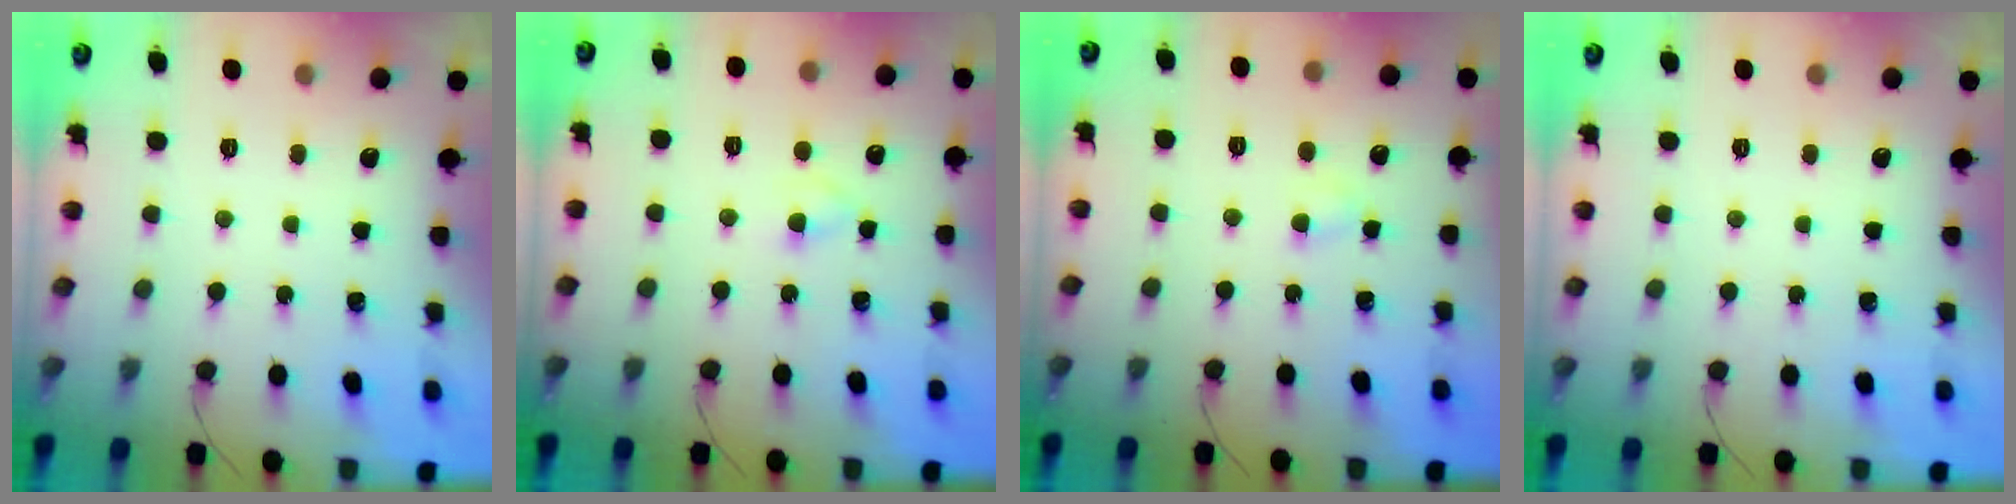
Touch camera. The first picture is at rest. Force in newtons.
{"total": 2.6, "press": 2.4, "slide": 1.0}
{"total": 3.0, "press": 2.9, "slide": 0.8}
{"total": 0.0}